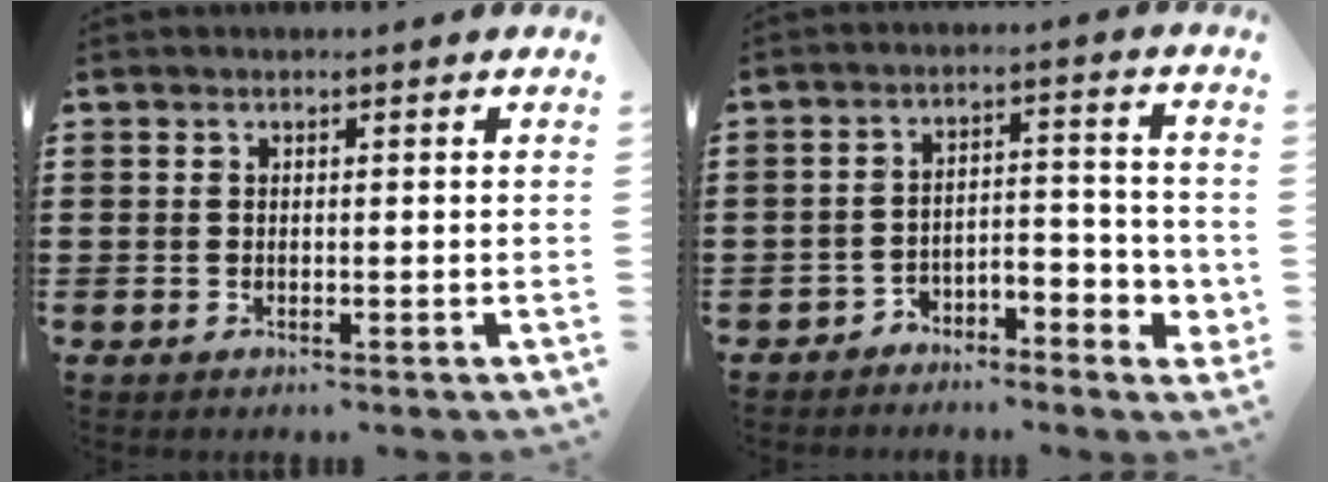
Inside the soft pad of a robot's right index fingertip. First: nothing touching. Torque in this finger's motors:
{"motor_torque": [0.61, -0.42, 0.18, 0.04]}